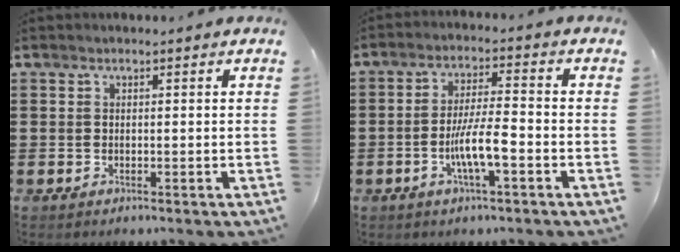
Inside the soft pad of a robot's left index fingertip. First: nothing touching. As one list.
[{"total": 6.8, "force": [-2.3, 1.2, 6.3], "torque": [-0.124, -0.002, -0.047]}]